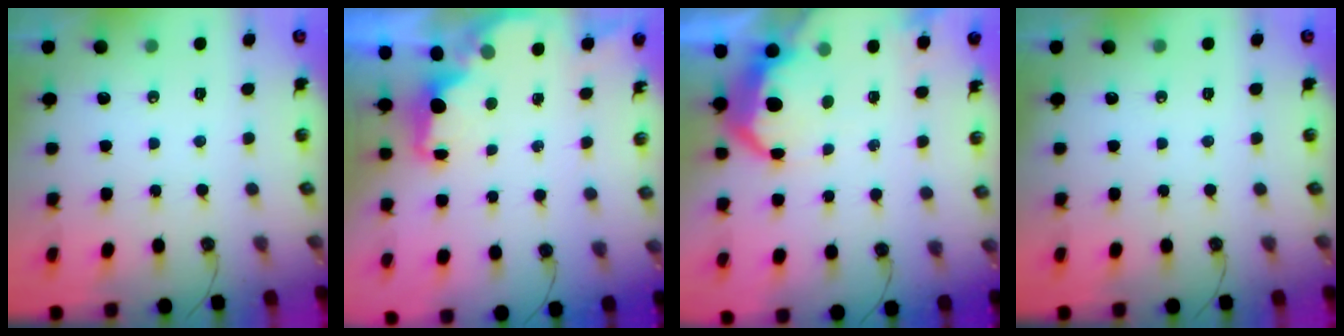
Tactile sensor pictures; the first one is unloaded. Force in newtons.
{"total": 1.6, "press": 1.5, "slide": 0.5}
{"total": 10.5, "press": 10.5, "slide": 0.5}
{"total": 0.0}